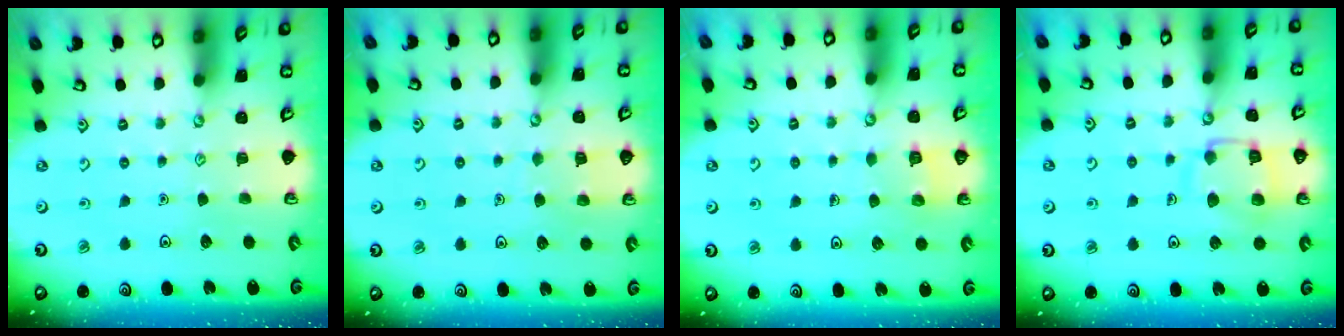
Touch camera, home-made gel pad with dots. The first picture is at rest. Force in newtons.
{"total": 4.6, "press": 4.6, "slide": 0.4}
{"total": 2.6, "press": 2.6, "slide": 0.1}
{"total": 12.2, "press": 12.1, "slide": 1.2}